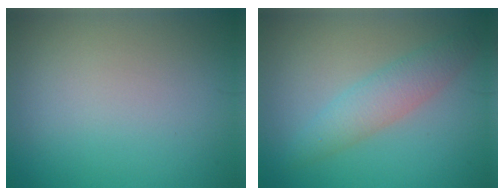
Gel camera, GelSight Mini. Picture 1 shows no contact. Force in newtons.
{"total": 3.1, "press": 3.1, "slide": 0.2}